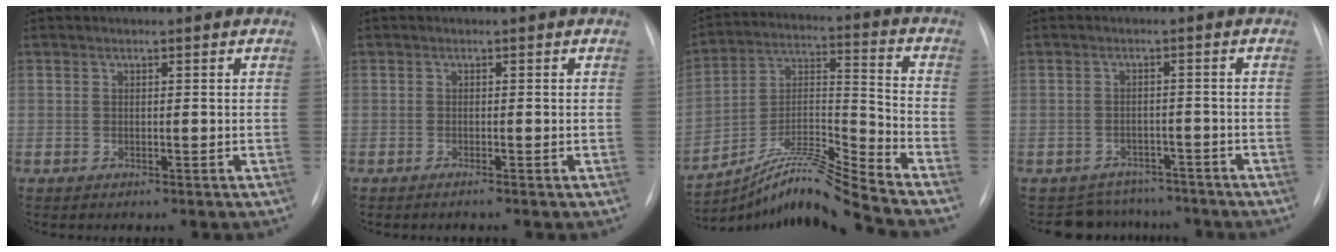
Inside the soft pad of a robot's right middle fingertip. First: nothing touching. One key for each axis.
{"total": 0.9, "fx": -0.7, "fy": -0.3, "fz": 0.5, "tx": -0.008, "ty": 0.001, "tz": -0.012}
{"total": 12.9, "fx": -11.8, "fy": -2.8, "fz": 4.6, "tx": -0.084, "ty": 0.023, "tz": -0.212}
{"total": 6.1, "fx": -5.5, "fy": 2.7, "fz": -0.8, "tx": 0.016, "ty": 0.020, "tz": -0.072}